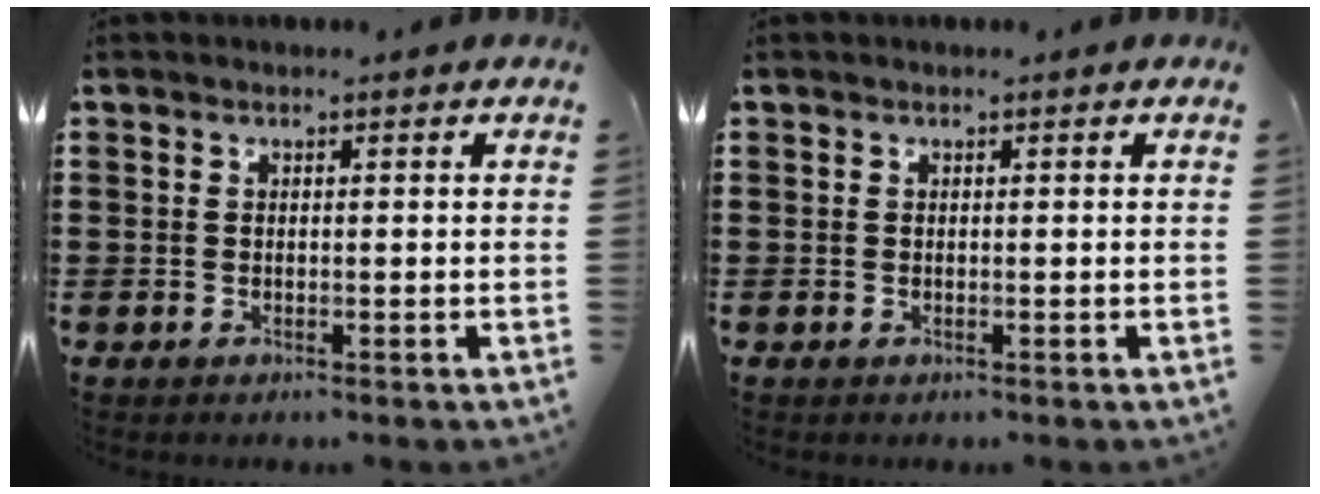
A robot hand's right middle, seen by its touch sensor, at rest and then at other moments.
{"total": 0.0}